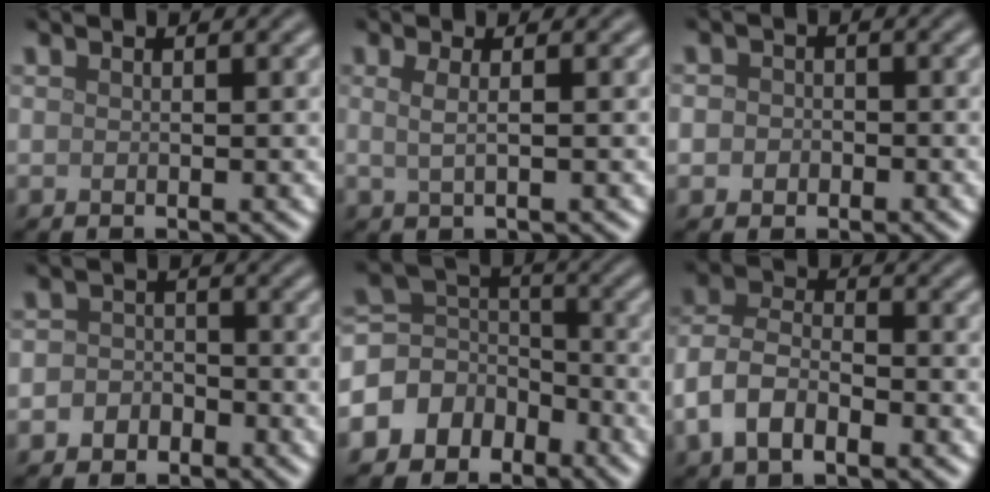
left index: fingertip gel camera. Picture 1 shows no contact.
{"total": 1.7, "force": [0.3, 0.7, 1.6], "torque": [-0.027, -0.004, -0.003]}
{"total": 2.1, "force": [-0.2, 2.0, 0.8], "torque": [0.008, 0.005, -0.024]}
{"total": 2.3, "force": [-1.1, 1.8, 0.8], "torque": [0.008, 0.006, -0.035]}
{"total": 6.5, "force": [-3.6, 5.1, 1.8], "torque": [-0.023, 0.022, -0.088]}
{"total": 5.6, "force": [-2.3, 3.1, 4.1], "torque": [-0.074, 0.004, -0.052]}